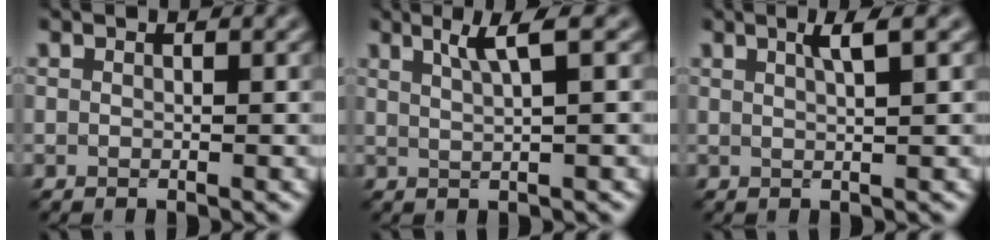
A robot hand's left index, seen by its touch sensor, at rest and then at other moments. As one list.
[{"total": 2.9, "force": [1.5, 0.5, 2.5], "torque": [-0.033, 0.004, 0.024]}, {"total": 2.3, "force": [1.0, 0.5, 2.0], "torque": [-0.024, 0.006, 0.013]}]